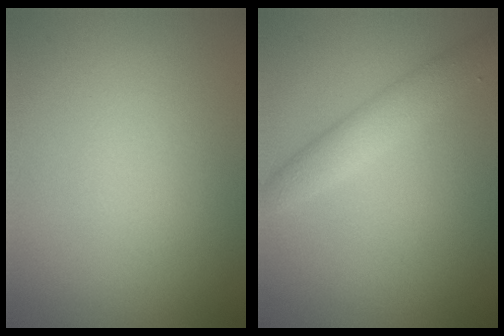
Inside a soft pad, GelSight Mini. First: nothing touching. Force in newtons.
{"total": 2.8, "press": 2.8, "slide": 0.1}